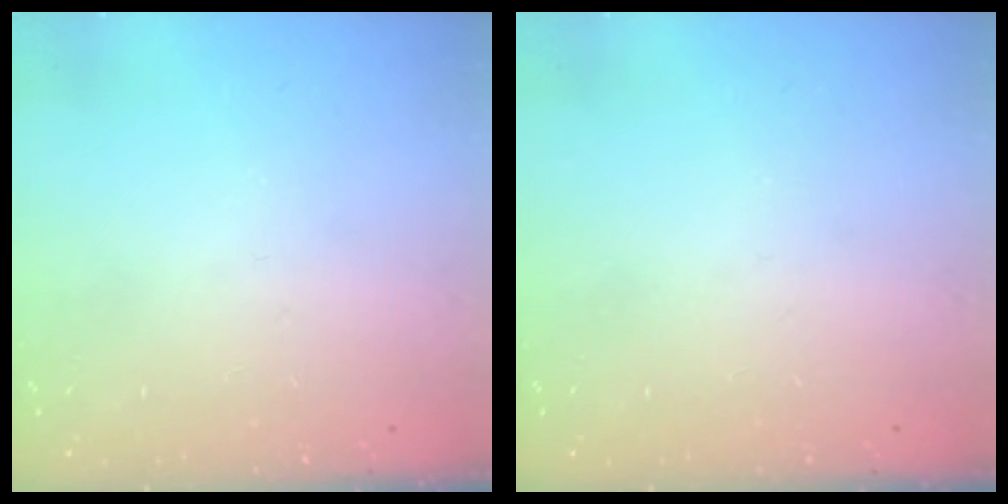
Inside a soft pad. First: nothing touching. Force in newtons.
{"total": 0.0}